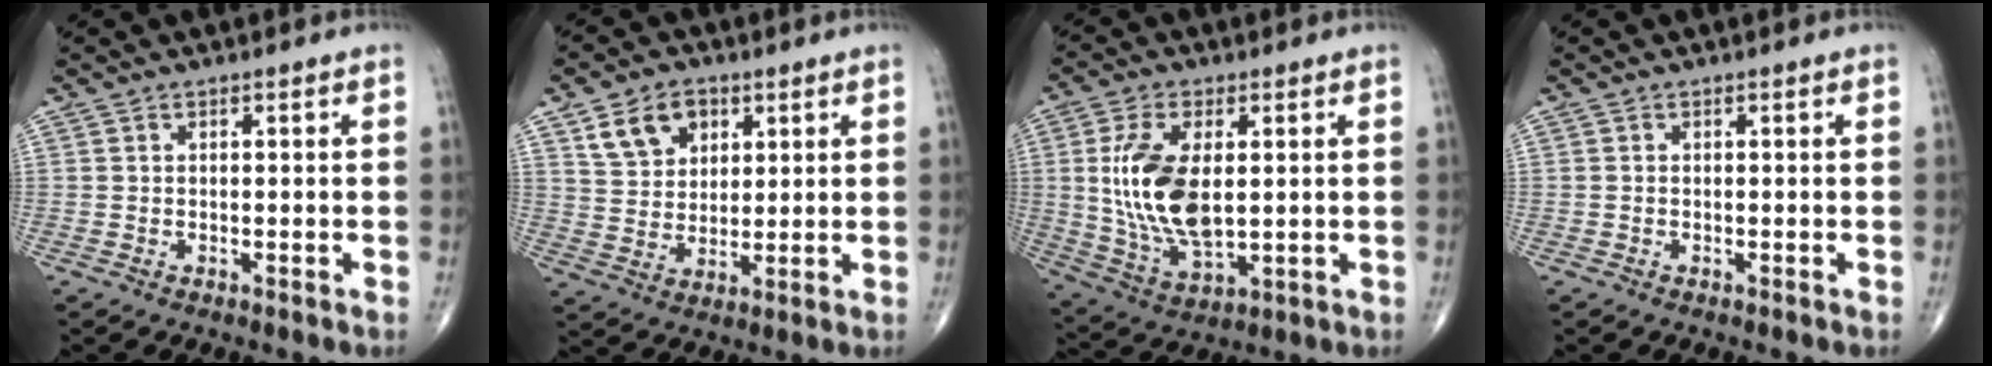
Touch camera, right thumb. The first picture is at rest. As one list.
[{"total": 9.0, "force": [4.3, 6.5, 4.4], "torque": [-0.051, -0.017, 0.081]}, {"total": 14.6, "force": [1.6, 7.4, 12.5], "torque": [-0.245, -0.016, 0.041]}, {"total": 0.0}]